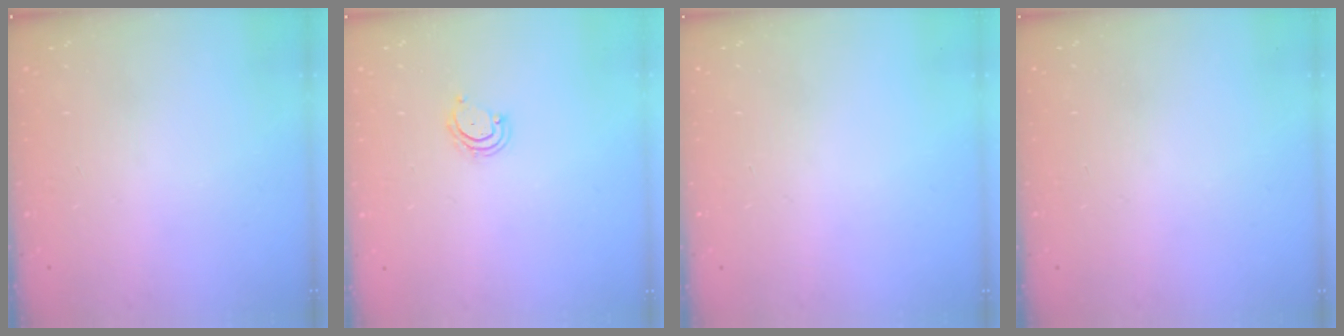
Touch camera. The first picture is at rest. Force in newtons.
{"total": 4.4, "press": 4.3, "slide": 0.3}
{"total": 0.0}
{"total": 0.0}